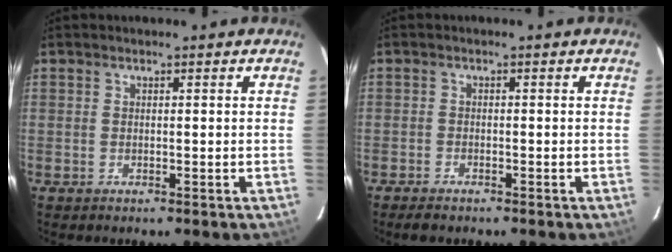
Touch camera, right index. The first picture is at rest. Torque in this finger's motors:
{"motor_torque": [0.20, -0.13, 0.01, 0.00]}